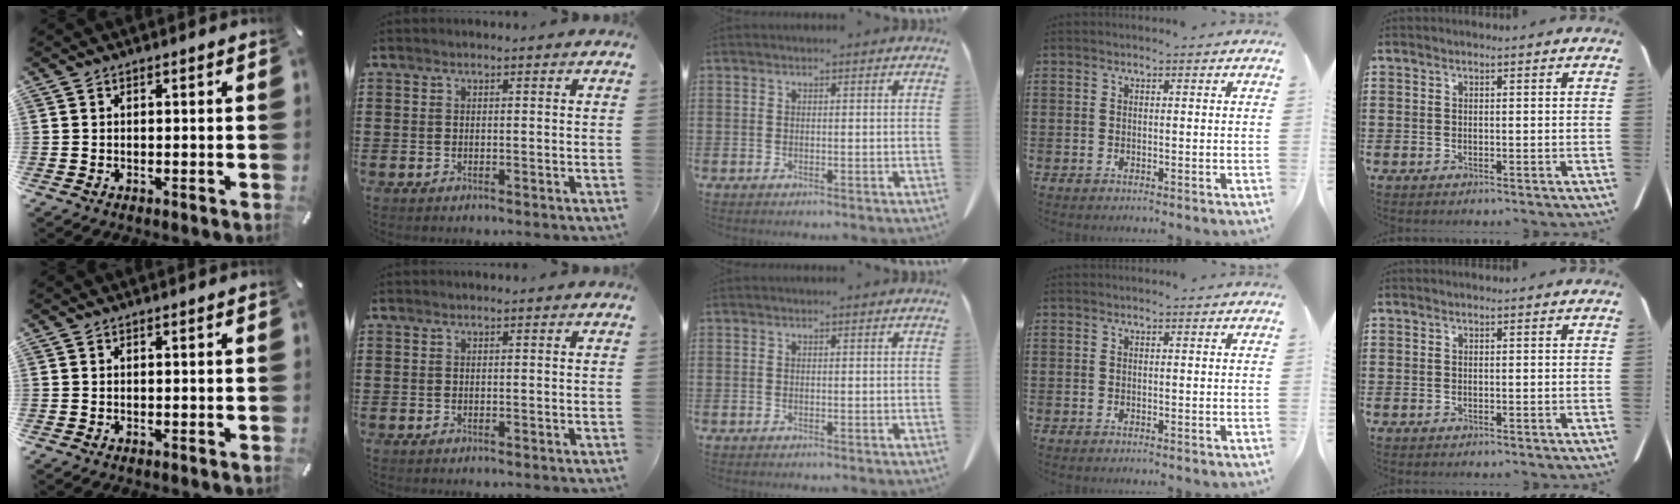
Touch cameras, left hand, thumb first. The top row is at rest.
{}